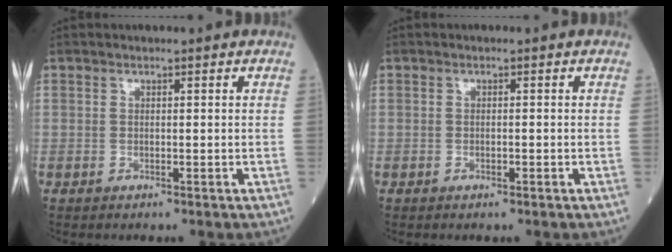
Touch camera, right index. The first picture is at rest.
{"total": 0.8, "force": [-0.3, 0.1, 0.7], "torque": [-0.015, -0.001, -0.003]}